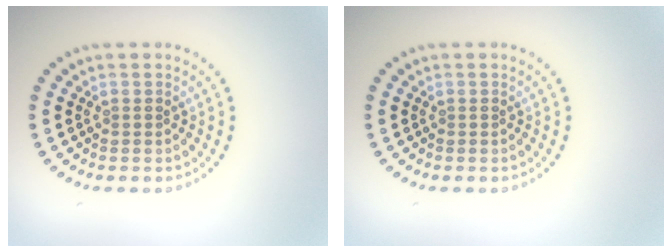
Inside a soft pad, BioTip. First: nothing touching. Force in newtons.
{"total": 0.0}